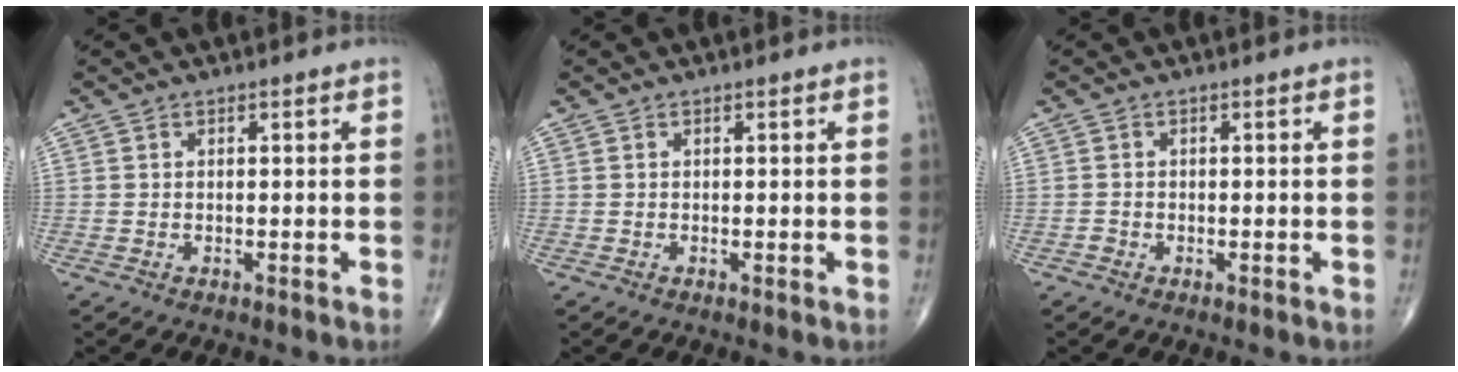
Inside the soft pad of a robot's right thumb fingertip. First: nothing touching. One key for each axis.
{"total": 0.0}
{"total": 0.6, "fx": -0.4, "fy": 0.4, "fz": 0.2, "tx": -0.005, "ty": 0.000, "tz": -0.010}